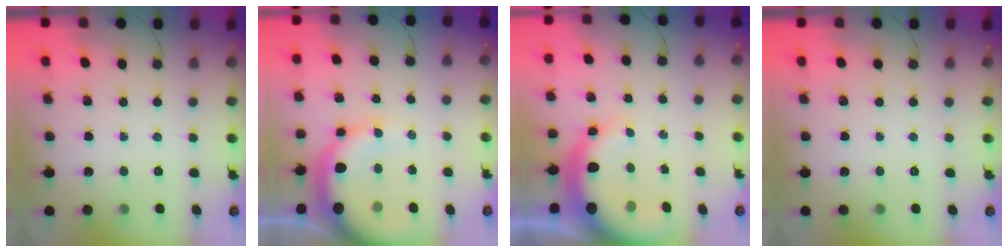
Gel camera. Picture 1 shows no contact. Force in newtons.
{"total": 12.2, "press": 11.9, "slide": 2.5}
{"total": 11.6, "press": 11.4, "slide": 2.3}
{"total": 0.0}